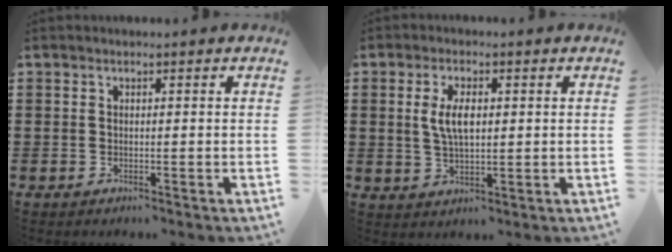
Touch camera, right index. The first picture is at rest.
{"total": 5.1, "force": [0.7, 2.2, 4.5], "torque": [-0.093, 0.008, 0.011]}